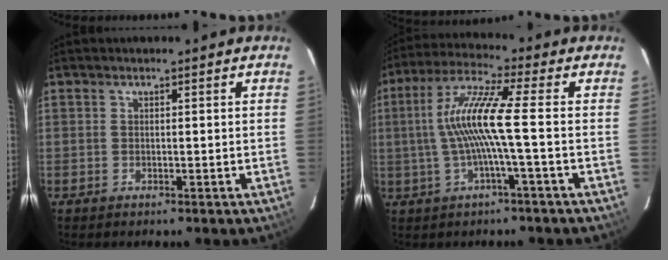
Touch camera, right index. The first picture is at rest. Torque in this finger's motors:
{"motor_torque": [0.78, -0.17, 0.81, 0.21]}